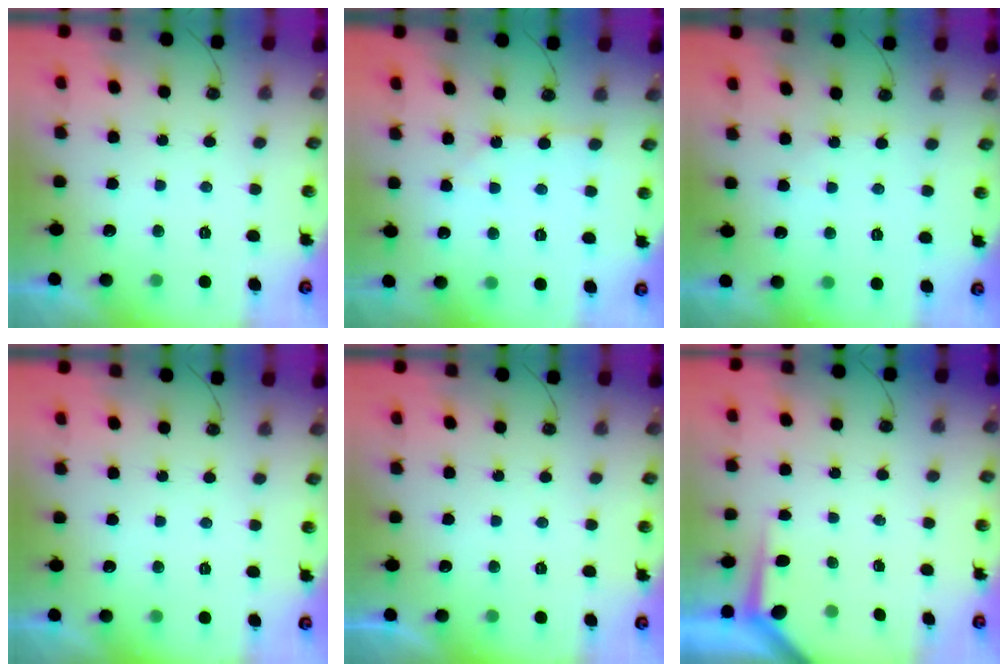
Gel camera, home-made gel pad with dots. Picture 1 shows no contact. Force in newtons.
{"total": 1.8, "press": 1.8, "slide": 0.3}
{"total": 3.2, "press": 3.1, "slide": 0.4}
{"total": 0.0}
{"total": 0.0}
{"total": 3.1, "press": 3.1, "slide": 0.4}